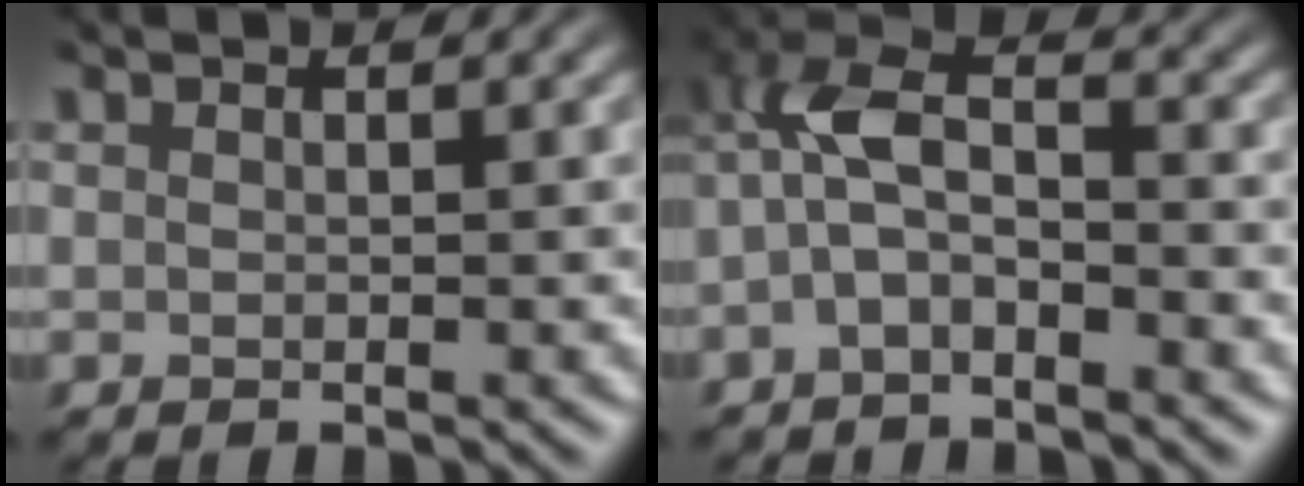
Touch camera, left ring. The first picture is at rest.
{"total": 4.2, "force": [-2.2, 1.9, 3.1], "torque": [-0.088, 0.009, -0.040]}